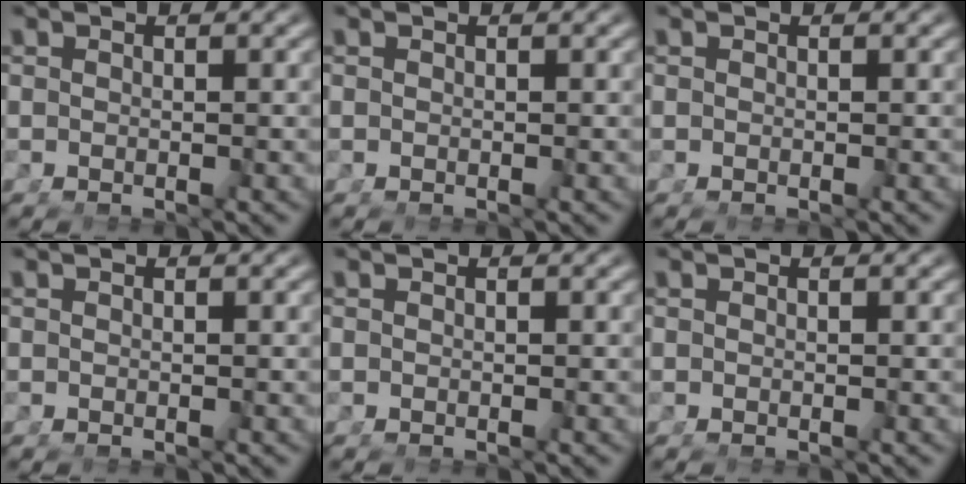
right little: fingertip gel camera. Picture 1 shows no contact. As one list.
[{"total": 0.0}, {"total": 0.0}, {"total": 0.0}, {"total": 0.0}, {"total": 0.0}]